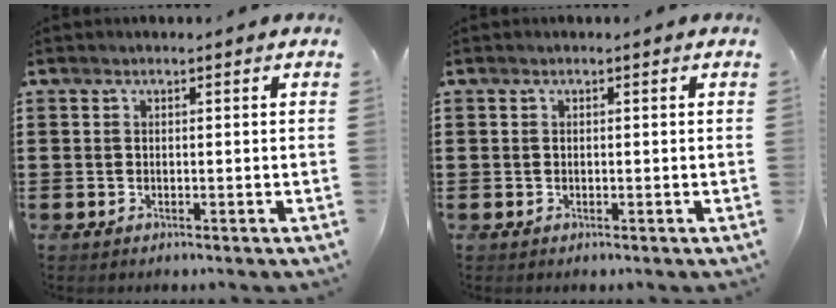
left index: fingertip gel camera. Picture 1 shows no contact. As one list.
[{"total": 0.0}]